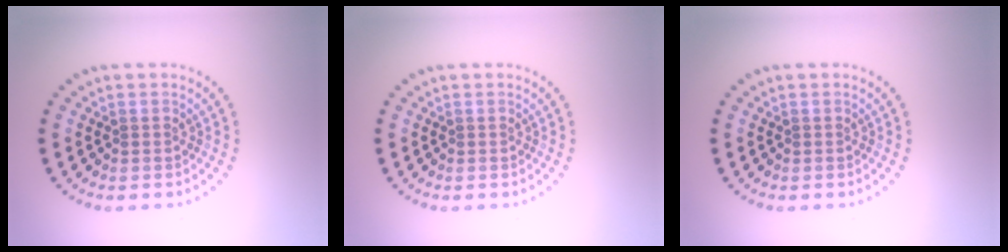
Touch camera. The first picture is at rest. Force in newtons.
{"total": 0.0}
{"total": 0.0}